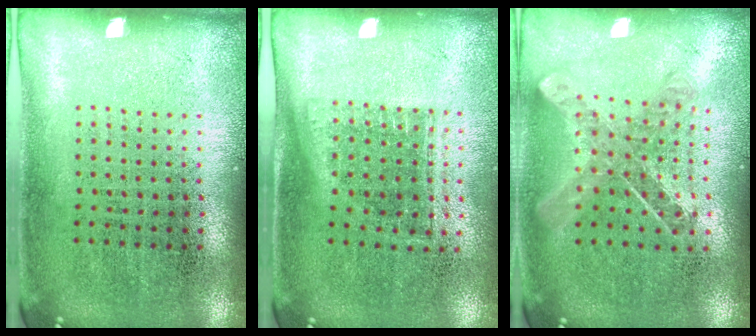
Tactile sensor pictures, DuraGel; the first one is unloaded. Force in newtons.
{"total": 1.2, "press": 0.9, "slide": 0.7}
{"total": 1.0, "press": 0.9, "slide": 0.1}